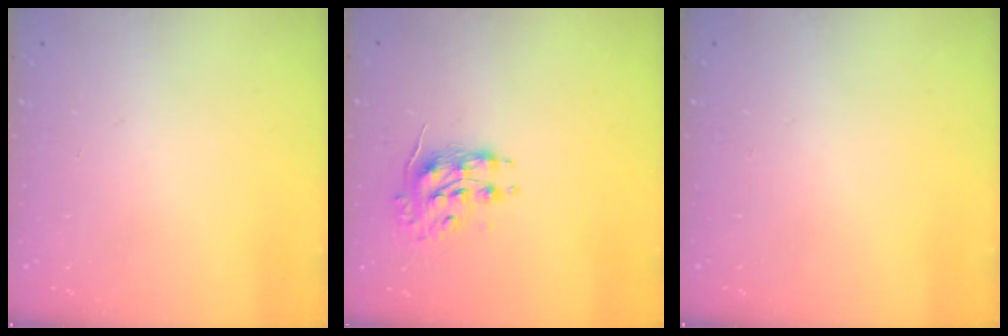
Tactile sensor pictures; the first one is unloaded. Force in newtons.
{"total": 8.6, "press": 8.6, "slide": 0.3}
{"total": 0.0}